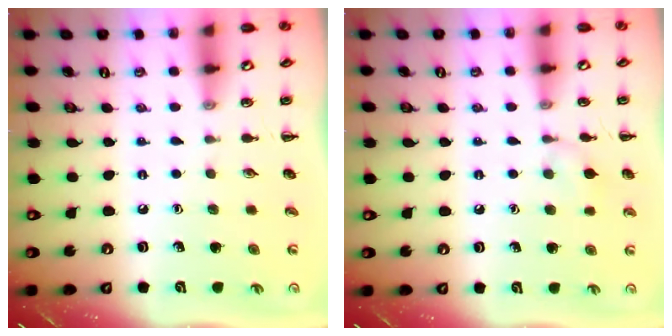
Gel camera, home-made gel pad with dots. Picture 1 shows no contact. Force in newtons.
{"total": 6.5, "press": 6.1, "slide": 2.2}